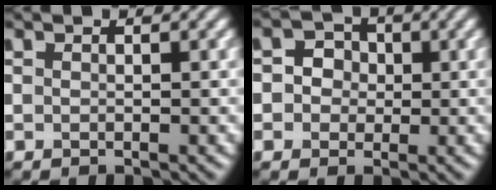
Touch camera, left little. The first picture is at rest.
{"total": 2.8, "force": [0.3, 2.6, 1.1], "torque": [-0.001, 0.008, -0.011]}